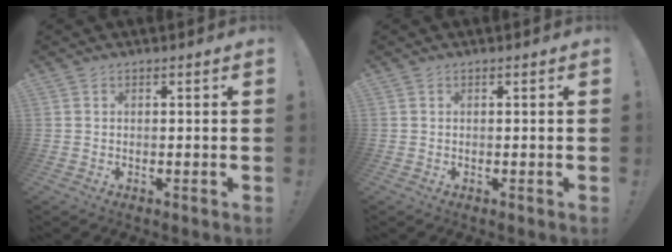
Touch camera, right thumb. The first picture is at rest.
{"total": 0.0}